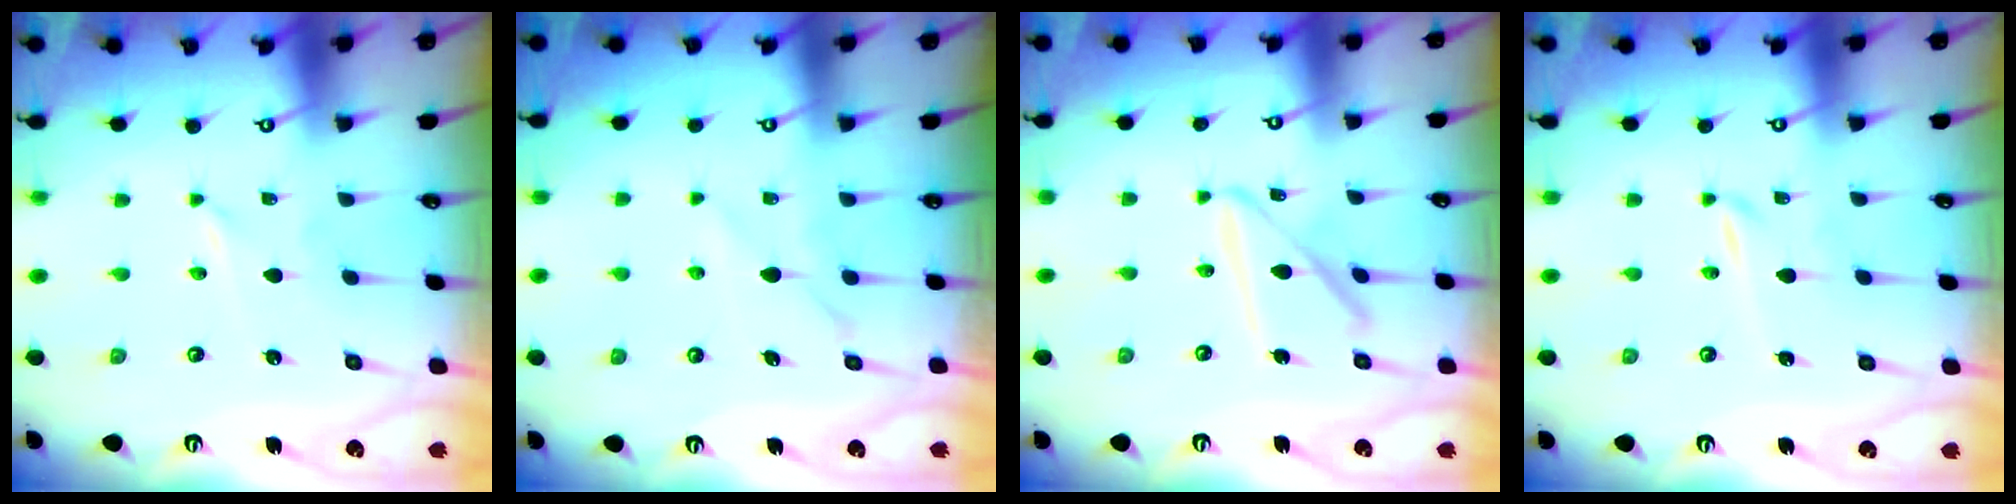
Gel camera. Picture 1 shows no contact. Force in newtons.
{"total": 5.4, "press": 5.4, "slide": 0.5}
{"total": 13.9, "press": 13.8, "slide": 1.4}
{"total": 2.6, "press": 2.6, "slide": 0.2}